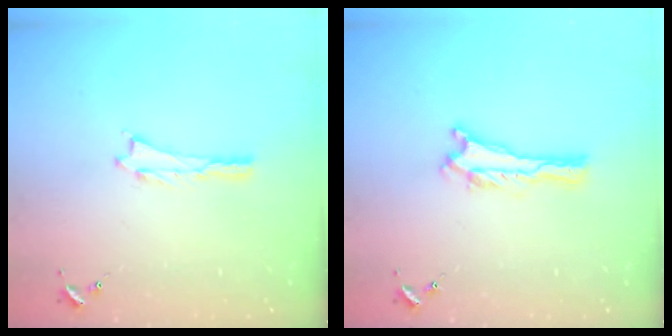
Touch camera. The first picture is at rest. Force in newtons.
{"total": 0.0}